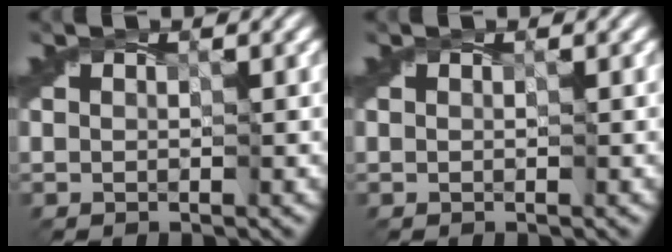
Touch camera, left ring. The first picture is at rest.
{"total": 0.0}